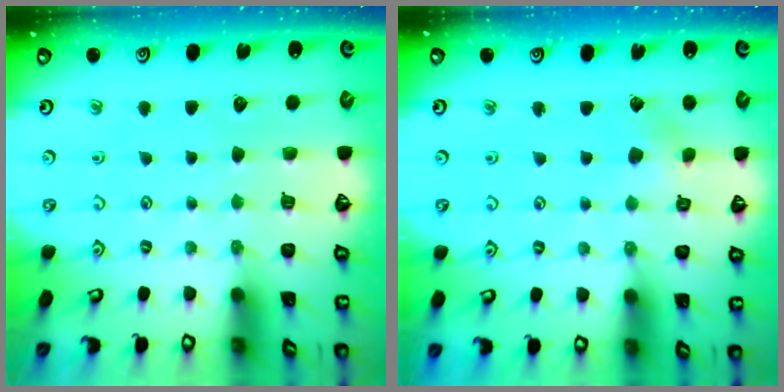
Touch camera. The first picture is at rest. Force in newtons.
{"total": 2.9, "press": 2.9, "slide": 0.7}